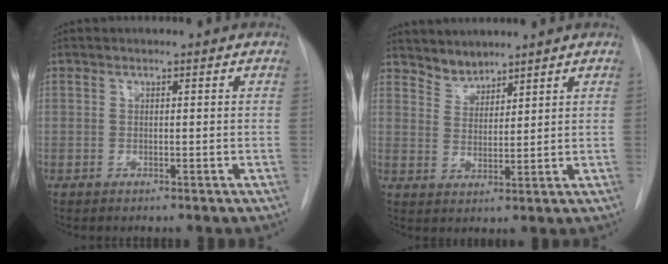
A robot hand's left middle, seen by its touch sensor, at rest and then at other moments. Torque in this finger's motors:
{"motor_torque": [0.01, -0.01, -0.03, 0.01]}